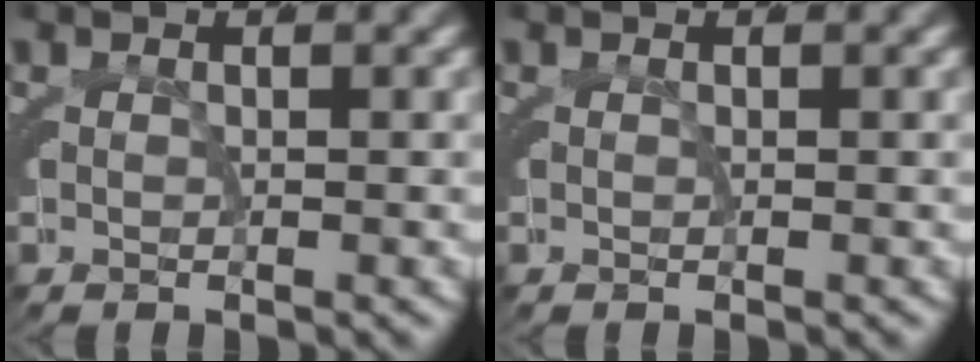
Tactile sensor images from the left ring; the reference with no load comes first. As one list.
[{"total": 0.0}]